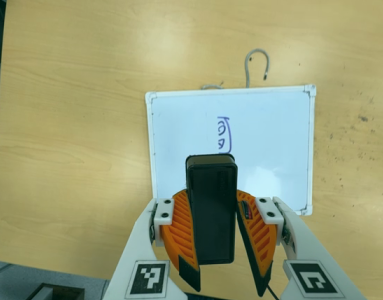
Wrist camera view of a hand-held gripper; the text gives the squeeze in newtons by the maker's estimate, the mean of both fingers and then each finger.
{"total": 8.8, "left": 8.9, "right": 8.7}